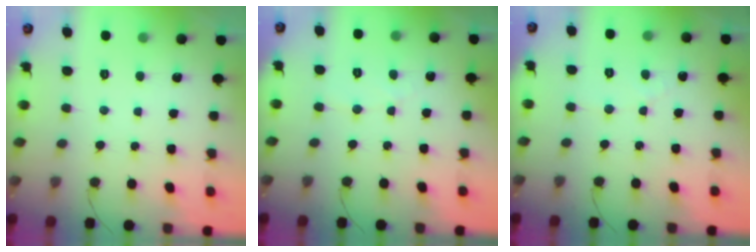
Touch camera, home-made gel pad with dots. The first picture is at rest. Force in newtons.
{"total": 2.5, "press": 2.5, "slide": 0.2}
{"total": 2.4, "press": 2.4, "slide": 0.2}